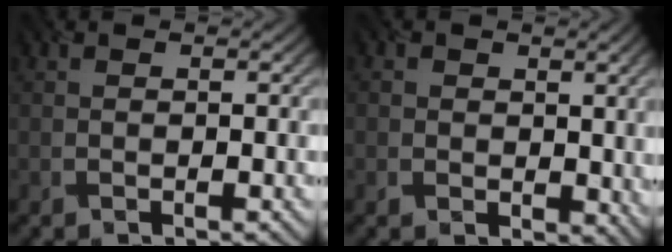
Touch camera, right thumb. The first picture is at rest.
{"total": 3.3, "force": [0.4, 2.9, 1.6], "torque": [-0.029, -0.020, 0.017]}